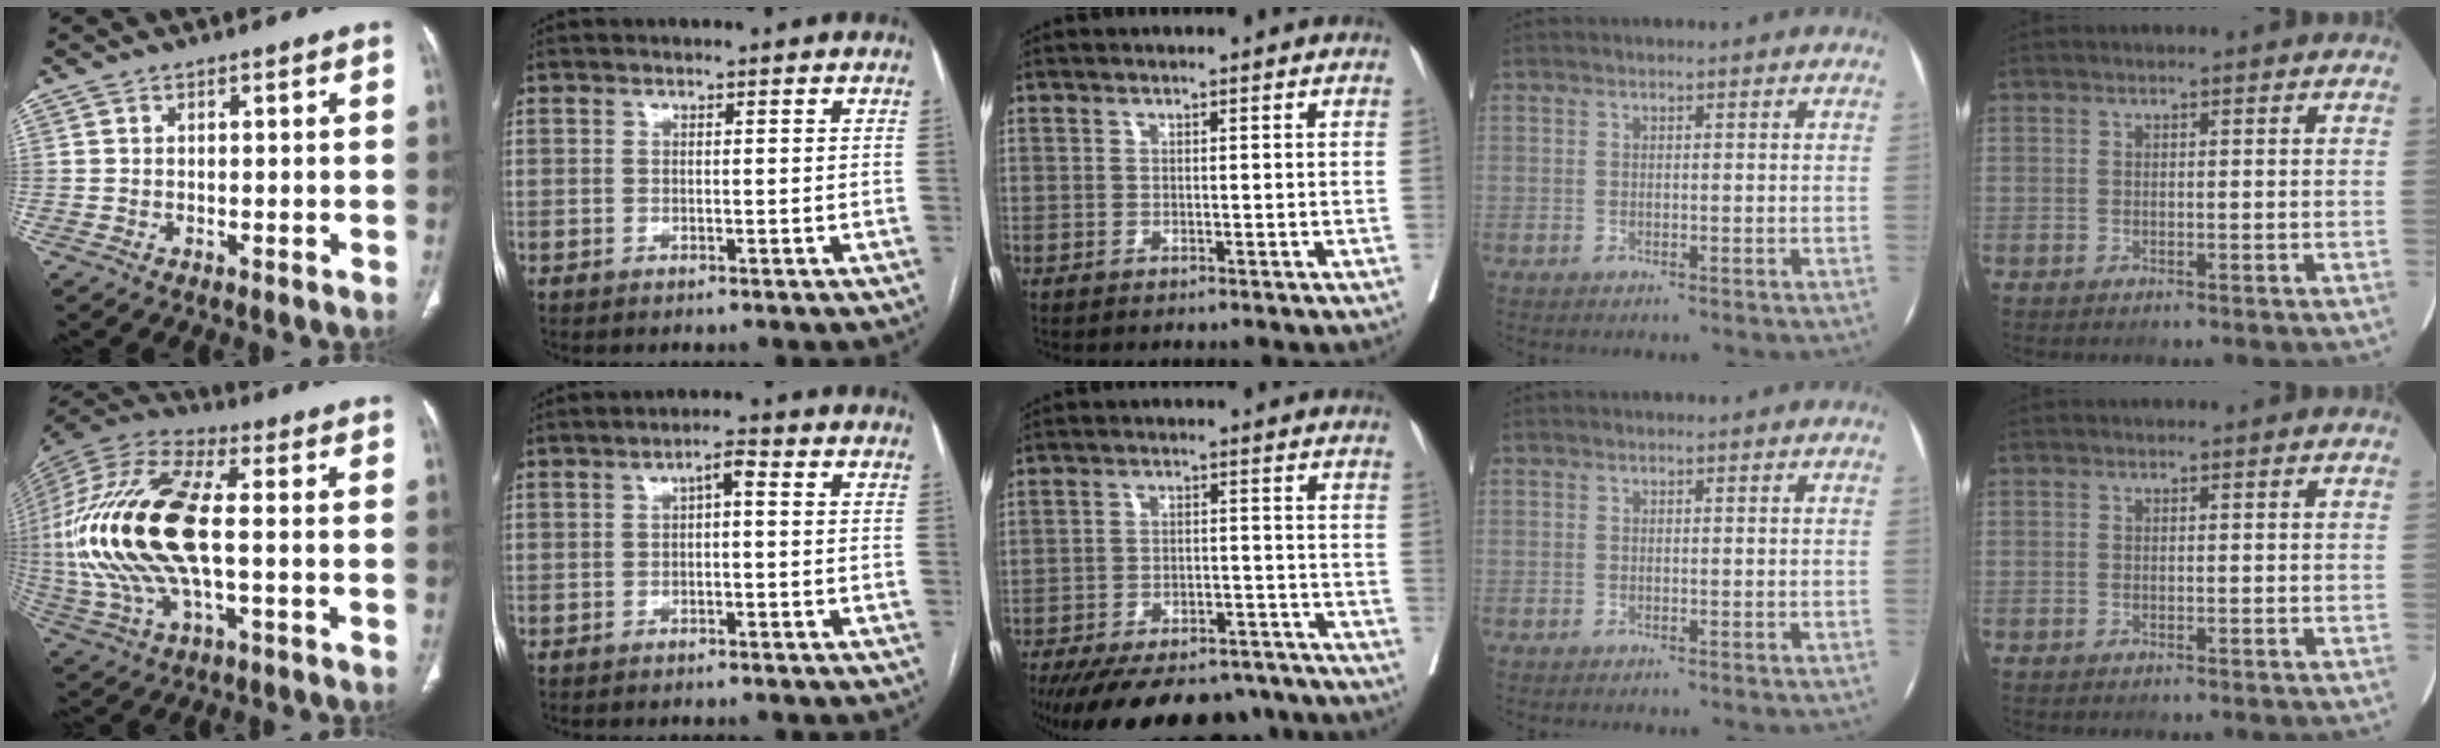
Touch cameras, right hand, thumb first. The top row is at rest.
{"thumb": {"total": 25.5, "force": [-0.6, 10.7, 23.1], "torque": [-0.527, 0.011, -0.009]}, "index": {"total": 2.5, "force": [0.2, 0.7, 2.4], "torque": [-0.039, 0.012, 0.002]}, "middle": {"total": 22.1, "force": [-18.2, 8.5, 9.1], "torque": [-0.166, -0.011, -0.244]}}